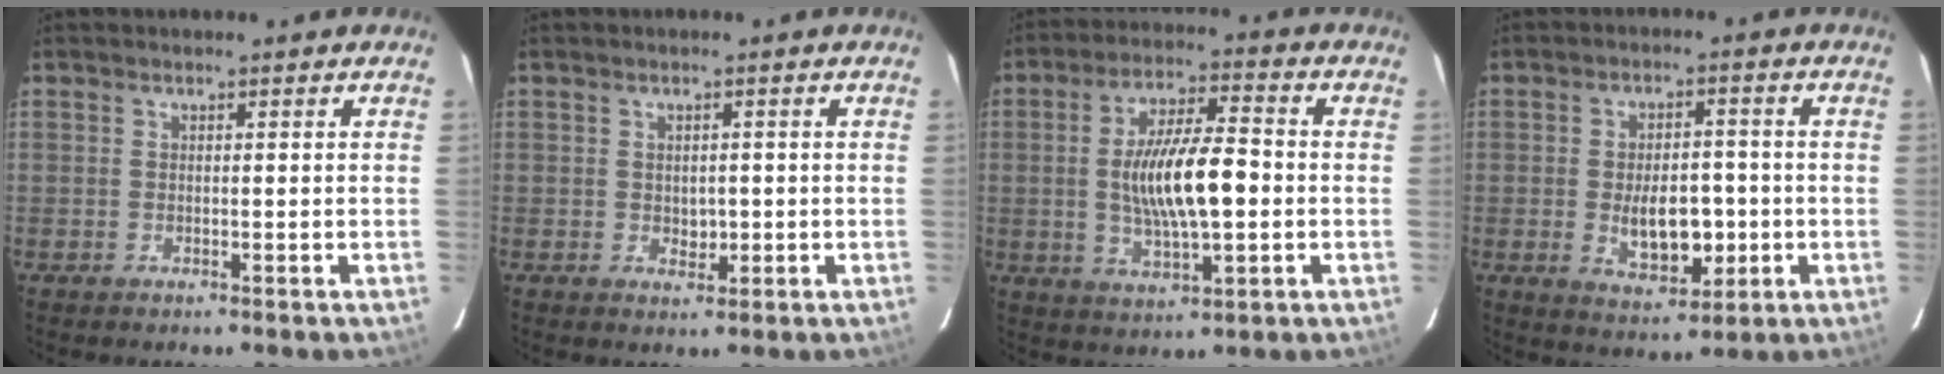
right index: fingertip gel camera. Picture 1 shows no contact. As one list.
[{"total": 2.0, "force": [-0.2, 1.4, 1.4], "torque": [-0.019, 0.000, 0.001]}, {"total": 12.4, "force": [-0.7, 3.0, 12.0], "torque": [-0.224, 0.006, -0.010]}, {"total": 8.3, "force": [-1.5, 4.2, 7.1], "torque": [-0.118, 0.001, -0.015]}]